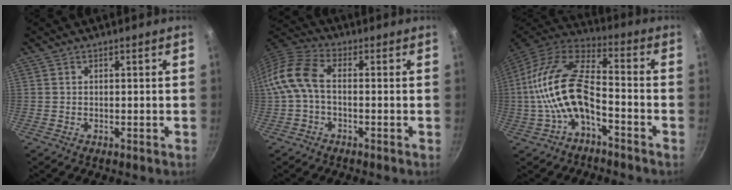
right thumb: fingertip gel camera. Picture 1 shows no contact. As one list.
[{"total": 8.9, "force": [-0.9, 5.1, 7.3], "torque": [-0.158, 0.030, -0.035]}, {"total": 15.9, "force": [-4.1, 7.4, 13.5], "torque": [-0.258, 0.044, -0.087]}]